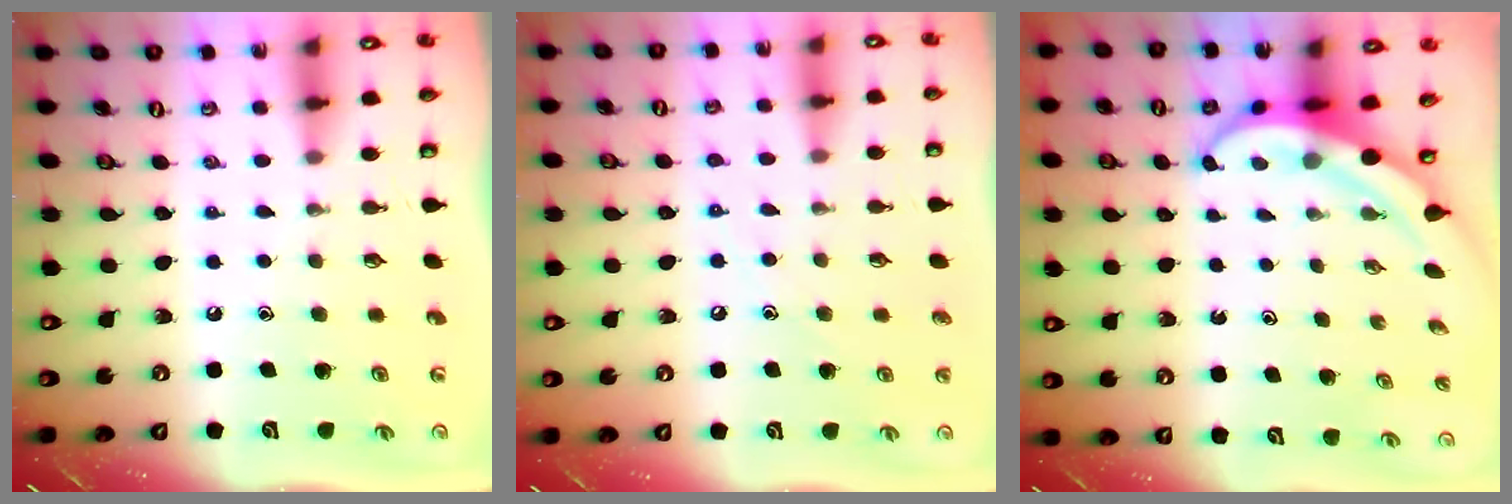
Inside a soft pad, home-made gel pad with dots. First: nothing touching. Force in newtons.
{"total": 6.2, "press": 6.2, "slide": 0.7}
{"total": 4.5, "press": 4.4, "slide": 0.5}